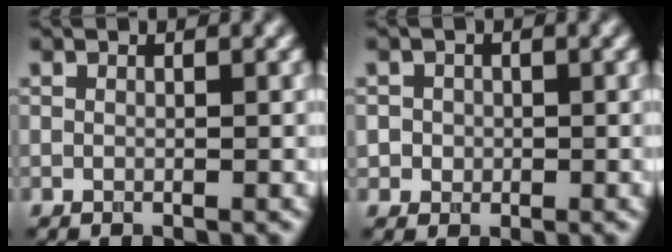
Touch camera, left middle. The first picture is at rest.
{"total": 1.4, "force": [0.0, 1.4, 0.2], "torque": [0.012, -0.003, 0.000]}